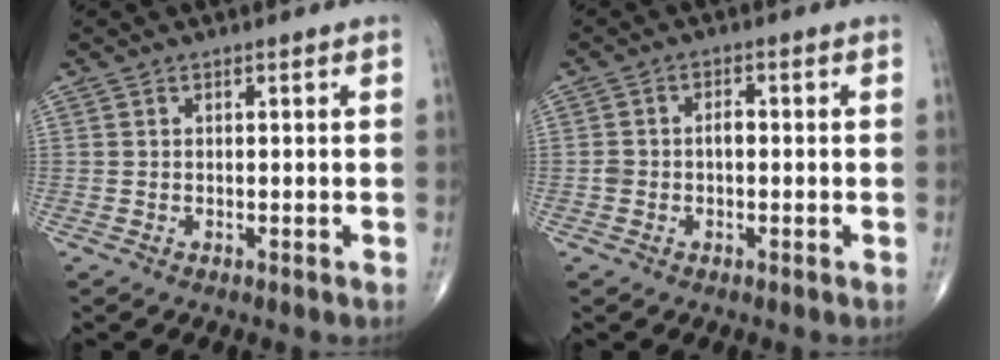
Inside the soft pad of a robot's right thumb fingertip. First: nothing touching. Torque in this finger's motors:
{"motor_torque": [0.64, 0.52, 0.47, -0.03, 0.00]}